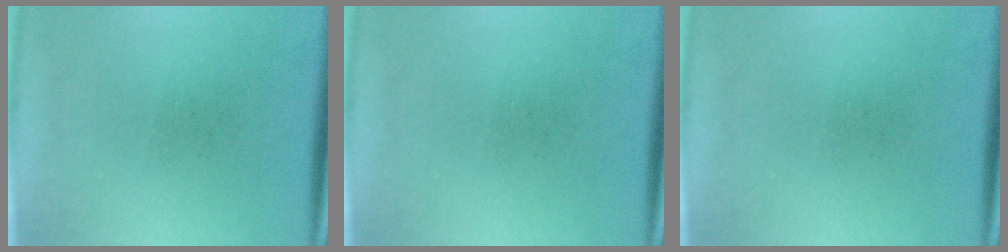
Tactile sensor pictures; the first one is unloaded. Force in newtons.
{"total": 0.0}
{"total": 0.0}